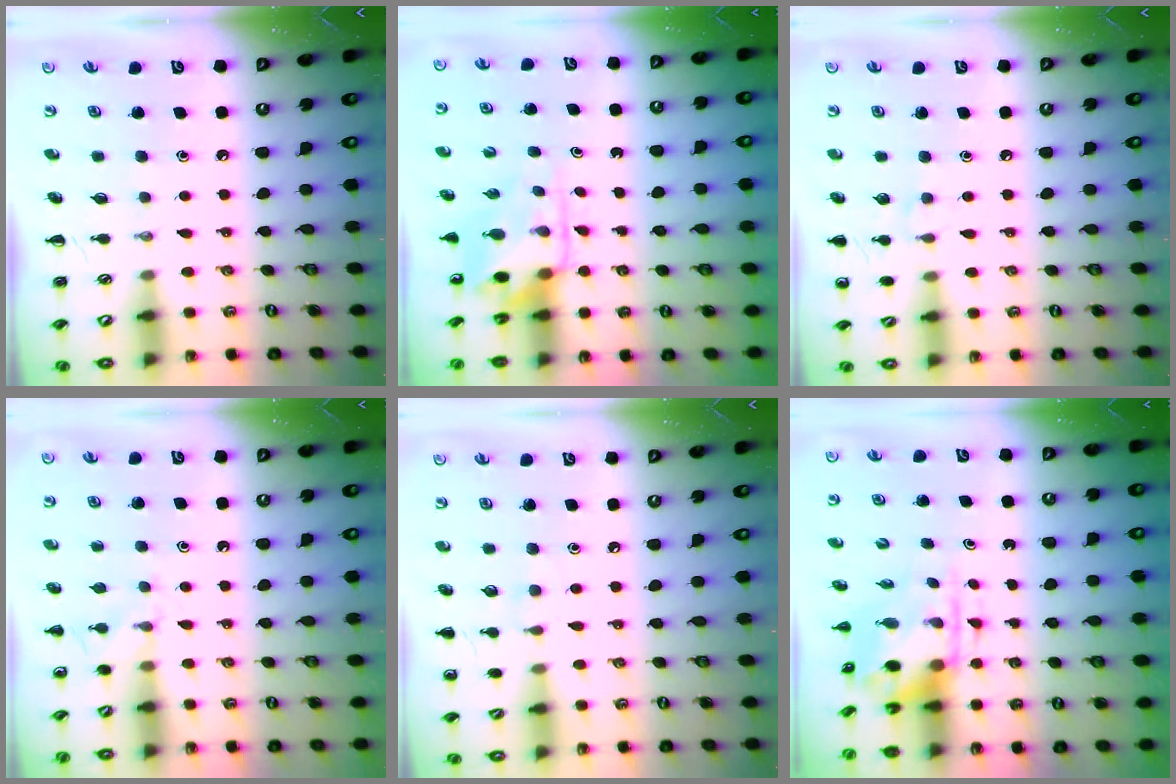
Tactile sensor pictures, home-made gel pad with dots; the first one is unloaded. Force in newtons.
{"total": 4.3, "press": 4.2, "slide": 1.0}
{"total": 5.9, "press": 5.5, "slide": 1.9}
{"total": 6.3, "press": 5.9, "slide": 2.1}
{"total": 5.5, "press": 5.2, "slide": 1.7}
{"total": 3.9, "press": 3.8, "slide": 0.6}